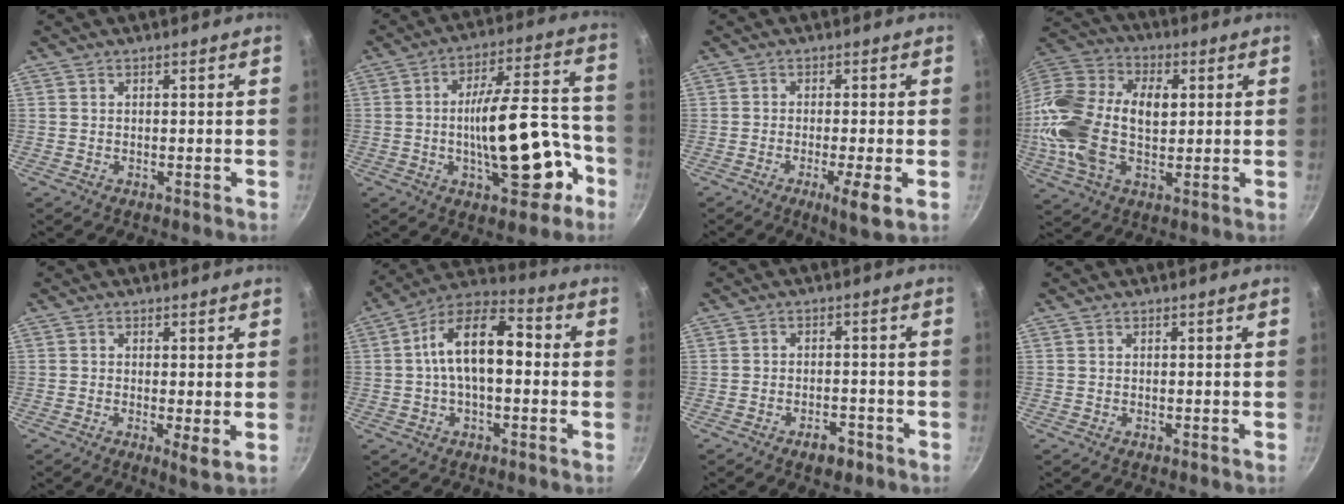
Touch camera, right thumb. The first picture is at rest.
{"total": 18.7, "force": [-5.9, 7.7, 16.0], "torque": [-0.204, 0.060, -0.078]}
{"total": 5.7, "force": [-2.0, 0.6, 5.3], "torque": [-0.095, -0.001, -0.031]}
{"total": 21.4, "force": [0.6, 13.4, 16.7], "torque": [-0.323, 0.028, -0.003]}
{"total": 3.2, "force": [-0.1, 1.0, 3.1], "torque": [-0.050, -0.013, -0.002]}
{"total": 14.5, "force": [0.5, 7.6, 12.4], "torque": [-0.184, 0.044, -0.010]}
{"total": 4.1, "force": [-2.6, 2.2, 2.3], "torque": [-0.023, 0.021, -0.034]}
{"total": 0.0}